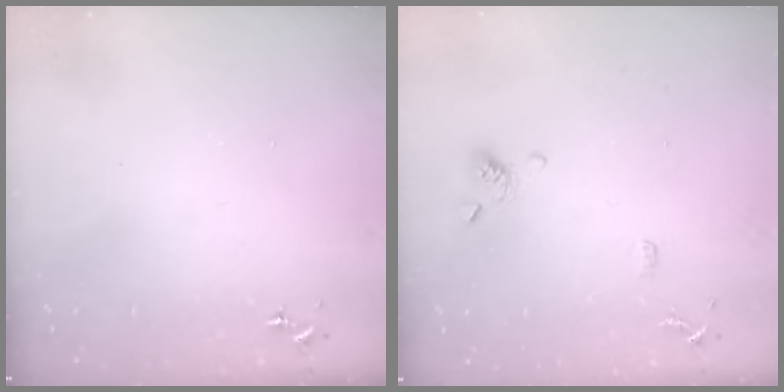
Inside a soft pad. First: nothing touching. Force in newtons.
{"total": 9.1, "press": 8.9, "slide": 1.9}